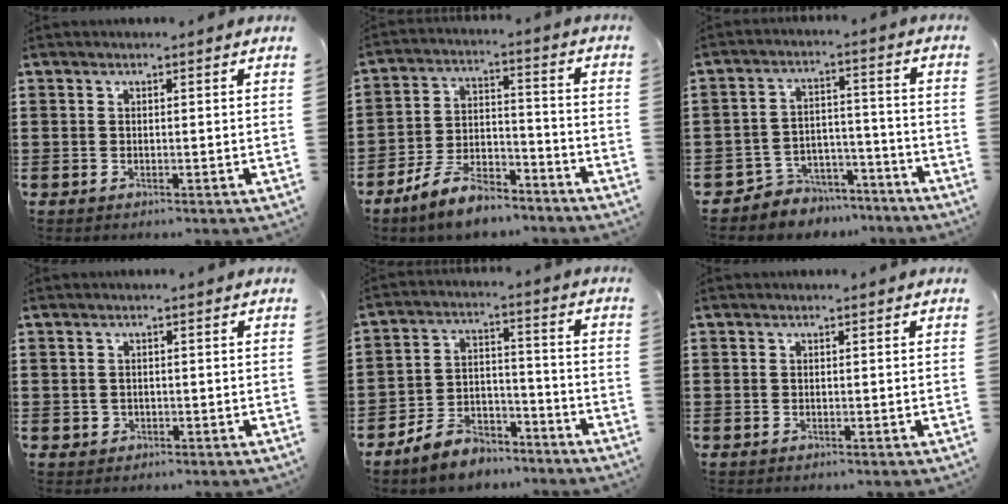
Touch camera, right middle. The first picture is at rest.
{"total": 8.7, "force": [-7.4, 2.6, 3.9], "torque": [-0.081, 0.022, -0.142]}
{"total": 5.2, "force": [-4.9, 1.9, -0.2], "torque": [-0.002, 0.018, -0.099]}
{"total": 0.8, "force": [-0.1, 0.8, 0.1], "torque": [-0.006, 0.007, -0.004]}
{"total": 6.4, "force": [-5.8, 2.2, 1.3], "torque": [-0.031, 0.016, -0.116]}
{"total": 0.0}